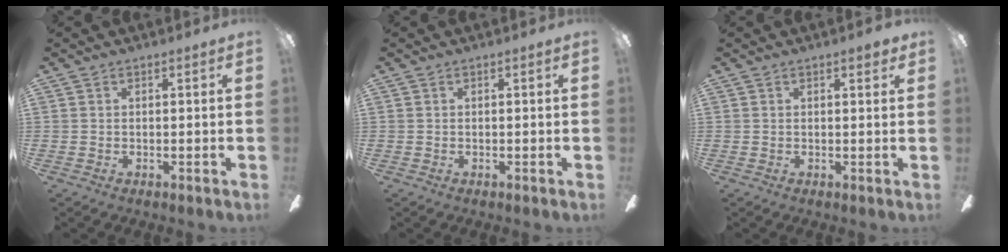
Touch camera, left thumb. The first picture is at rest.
{"total": 0.0}
{"total": 1.7, "force": [1.2, 0.6, 1.0], "torque": [-0.006, -0.003, 0.017]}